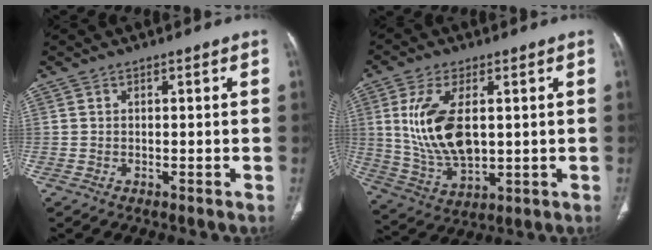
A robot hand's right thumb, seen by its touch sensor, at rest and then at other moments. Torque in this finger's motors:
{"motor_torque": [-0.67, 1.56, 1.04, 0.76, 0.20]}